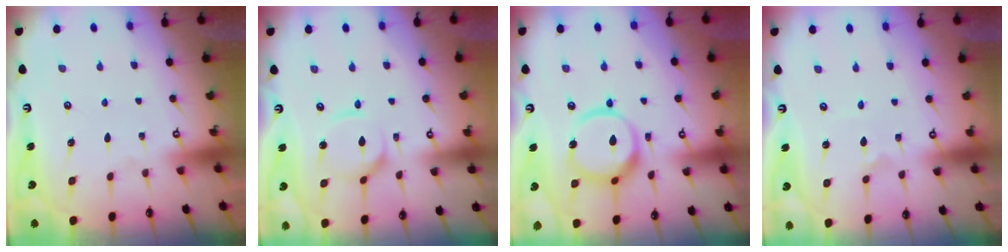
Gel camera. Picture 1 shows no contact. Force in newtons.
{"total": 8.3, "press": 8.2, "slide": 0.9}
{"total": 13.1, "press": 13.0, "slide": 1.7}
{"total": 0.8, "press": 0.8, "slide": 0.2}